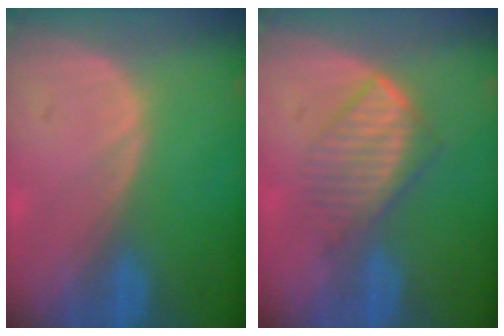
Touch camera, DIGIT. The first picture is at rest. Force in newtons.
{"total": 6.0, "press": 5.7, "slide": 2.0}